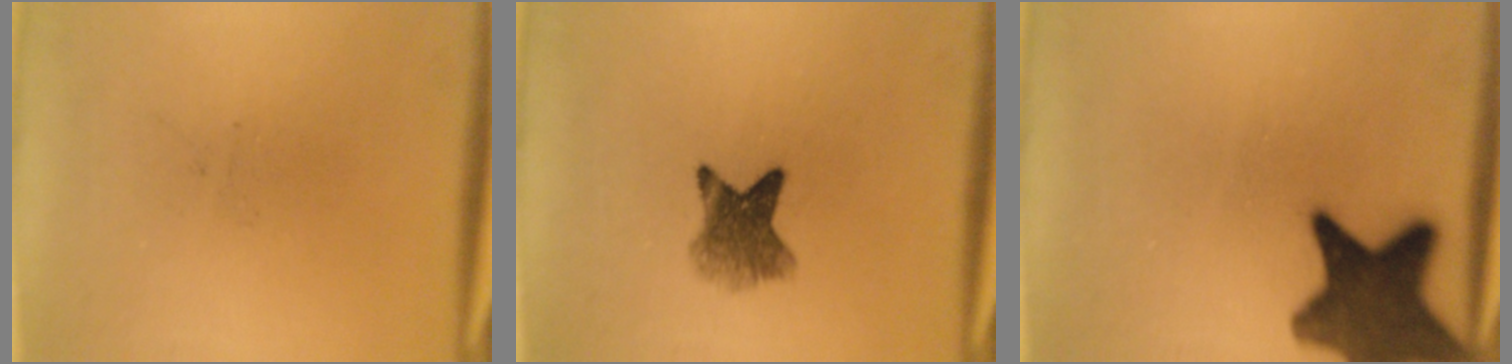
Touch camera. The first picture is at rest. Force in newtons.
{"total": 5.7}
{"total": 14.0}